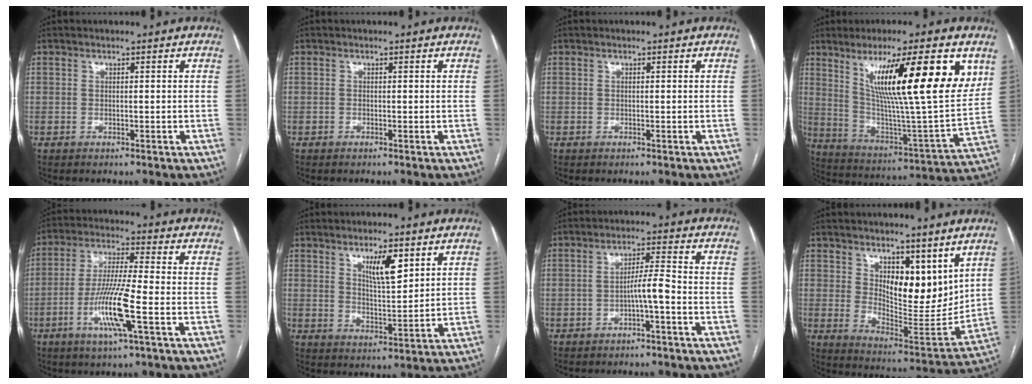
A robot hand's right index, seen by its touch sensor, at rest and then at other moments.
{"total": 0.0}
{"total": 0.0}
{"total": 22.2, "force": [10.1, 1.5, 19.7], "torque": [-0.303, -0.010, 0.161]}
{"total": 10.5, "force": [-3.6, -0.1, 9.9], "torque": [-0.198, -0.010, -0.073]}
{"total": 6.2, "force": [3.4, 1.5, 5.0], "torque": [-0.088, -0.006, 0.062]}
{"total": 4.1, "force": [-1.7, -0.1, 3.7], "torque": [-0.061, 0.009, -0.028]}
{"total": 11.6, "force": [6.1, 5.0, 8.6], "torque": [-0.134, -0.016, 0.117]}